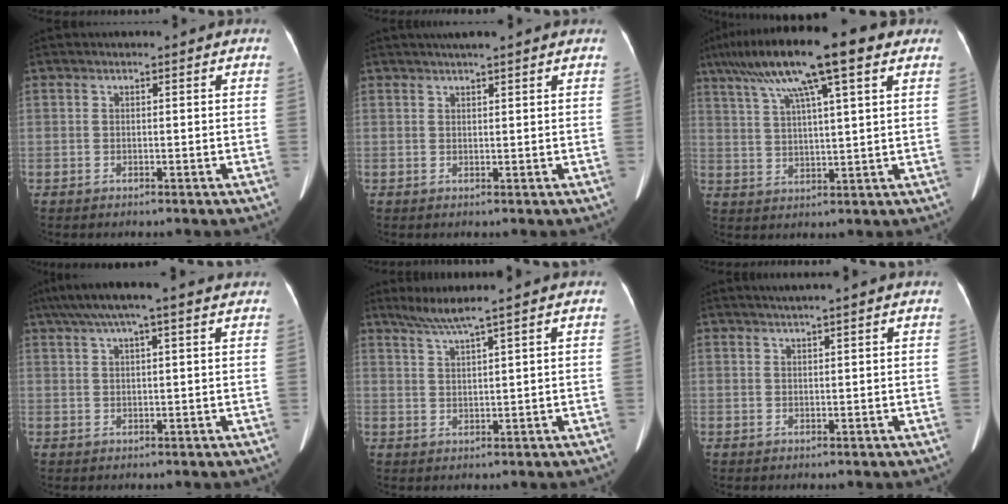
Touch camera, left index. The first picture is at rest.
{"total": 4.9, "force": [4.0, -0.1, 2.7], "torque": [-0.039, 0.029, 0.058]}
{"total": 16.1, "force": [9.7, 1.6, 12.7], "torque": [-0.224, 0.048, 0.157]}
{"total": 11.1, "force": [8.7, 0.6, 6.9], "torque": [-0.120, 0.053, 0.118]}
{"total": 3.8, "force": [2.9, -1.4, 1.9], "torque": [-0.045, 0.000, 0.063]}
{"total": 4.0, "force": [3.3, -0.7, 2.2], "torque": [-0.029, 0.021, 0.043]}